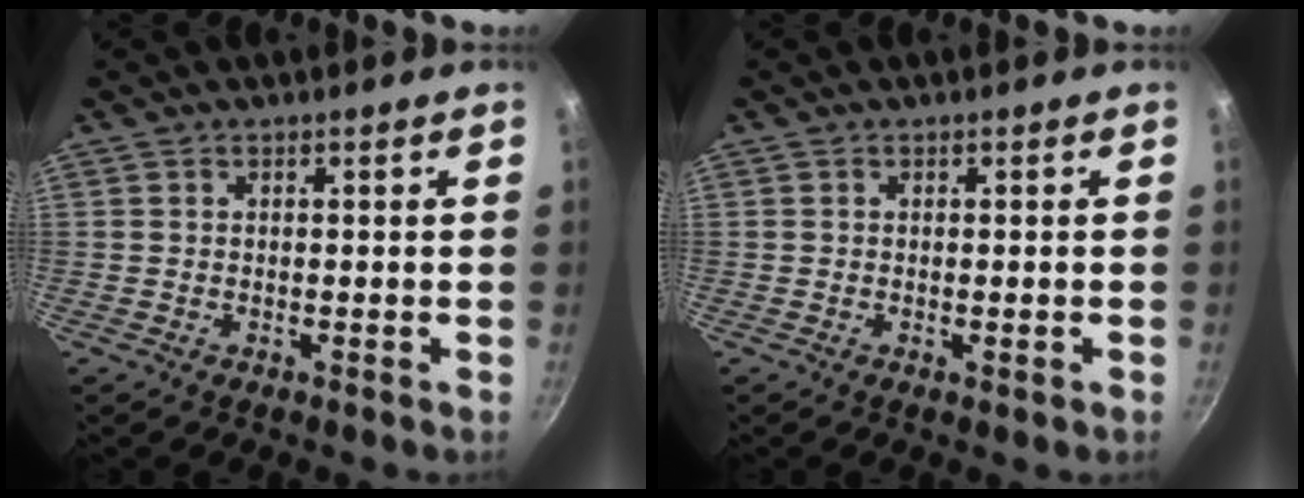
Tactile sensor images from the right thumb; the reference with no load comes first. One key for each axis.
{"total": 0.8, "fx": -0.2, "fy": 0.1, "fz": 0.8, "tx": -0.012, "ty": -0.001, "tz": -0.003}